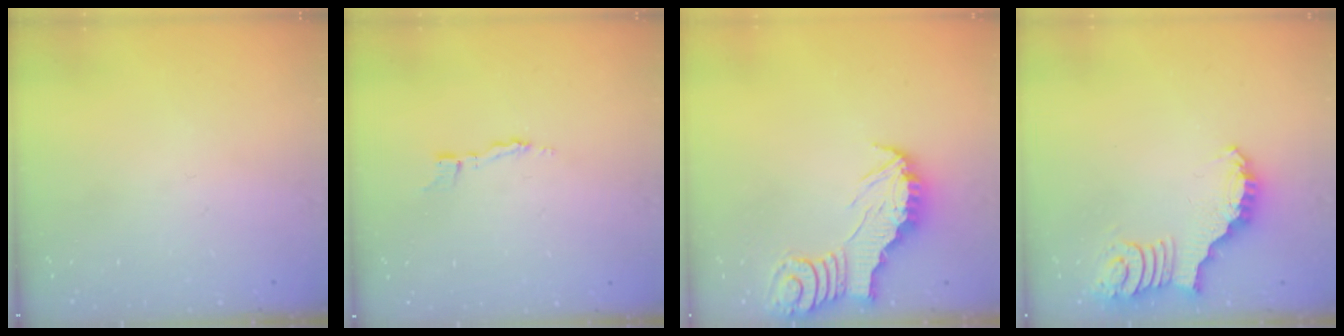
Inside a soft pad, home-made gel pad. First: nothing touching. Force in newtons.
{"total": 2.9, "press": 2.9, "slide": 0.3}
{"total": 2.5, "press": 2.5, "slide": 0.2}
{"total": 2.7, "press": 2.7, "slide": 0.5}